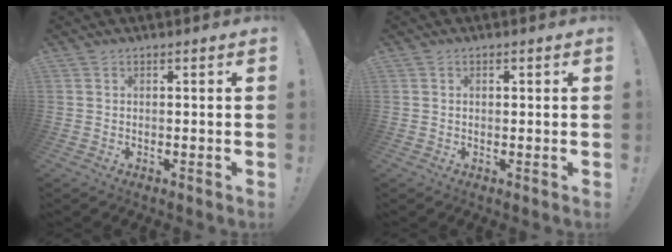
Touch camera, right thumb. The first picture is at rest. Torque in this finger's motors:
{"motor_torque": [0.03, -0.16, -0.27, 0.18, 0.01]}